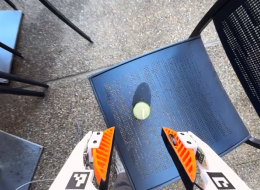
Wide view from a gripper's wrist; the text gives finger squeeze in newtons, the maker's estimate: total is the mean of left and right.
{"total": 0.0}